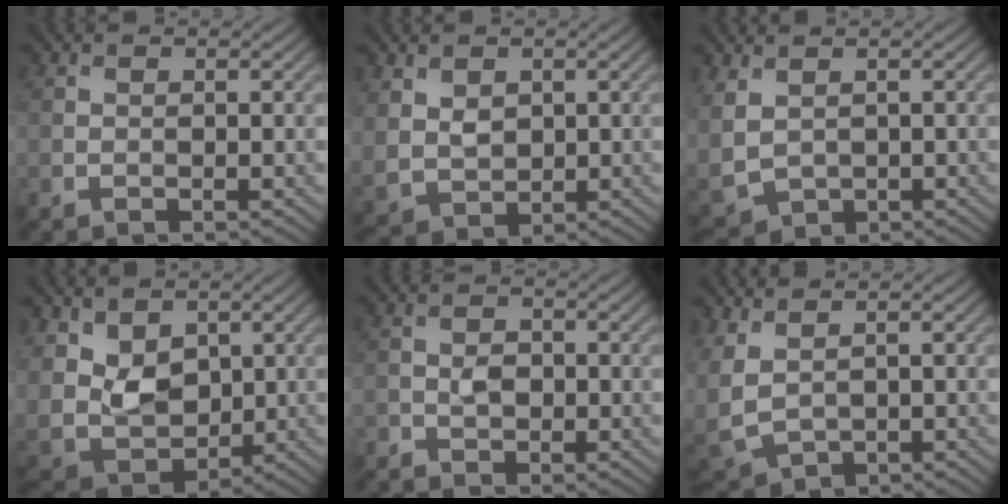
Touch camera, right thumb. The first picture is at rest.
{"total": 4.2, "force": [1.6, 3.1, 2.5], "torque": [-0.074, -0.005, 0.036]}
{"total": 4.9, "force": [1.2, 3.5, 3.2], "torque": [-0.108, -0.013, 0.032]}
{"total": 7.9, "force": [2.7, 5.6, 4.8], "torque": [-0.129, -0.012, 0.048]}
{"total": 2.1, "force": [-1.1, 1.4, 1.0], "torque": [-0.021, 0.002, -0.025]}
{"total": 5.3, "force": [1.9, 3.3, 3.7], "torque": [-0.122, -0.015, 0.049]}